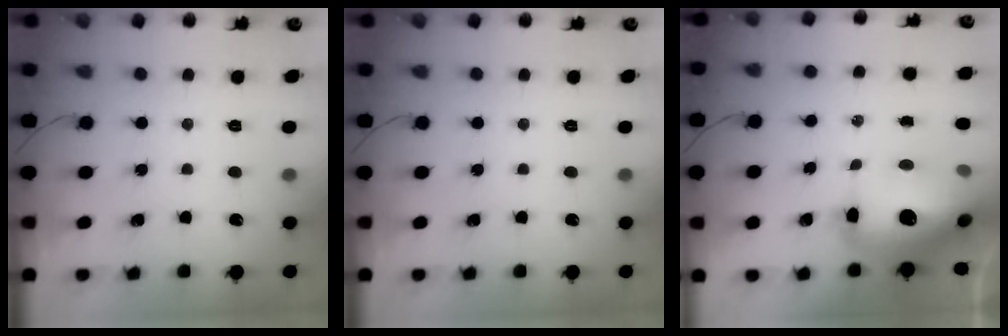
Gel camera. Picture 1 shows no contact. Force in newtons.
{"total": 0.0}
{"total": 17.4, "press": 16.9, "slide": 4.3}